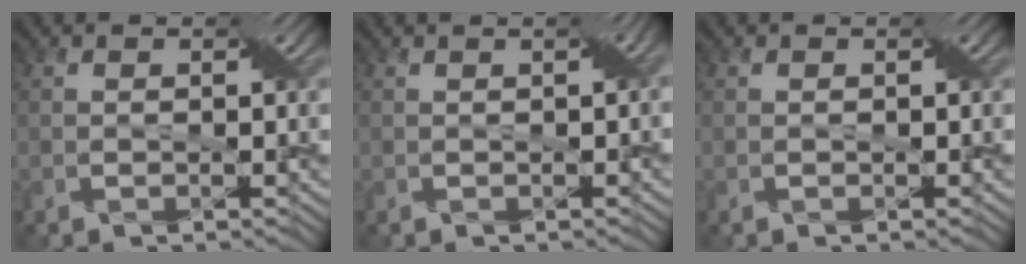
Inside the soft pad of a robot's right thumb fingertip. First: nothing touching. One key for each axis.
{"total": 1.9, "fx": 0.5, "fy": 0.5, "fz": 1.7, "tx": -0.021, "ty": 0.006, "tz": 0.006}
{"total": 0.0}